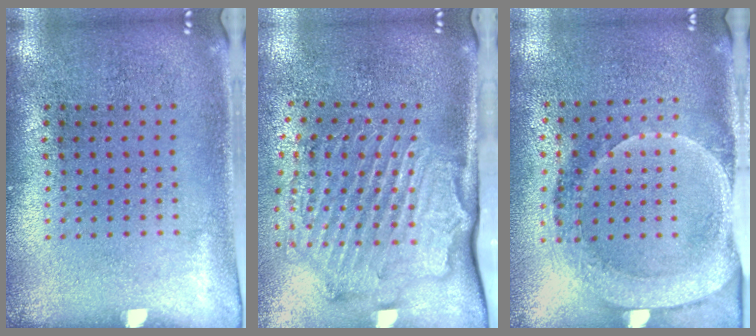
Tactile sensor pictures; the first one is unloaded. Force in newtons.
{"total": 2.1, "press": 2.1, "slide": 0.5}
{"total": 1.7, "press": 1.6, "slide": 0.7}